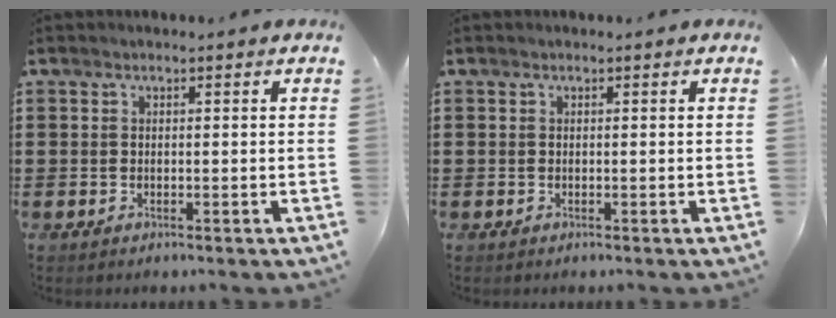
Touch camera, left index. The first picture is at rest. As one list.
[{"total": 0.0}]